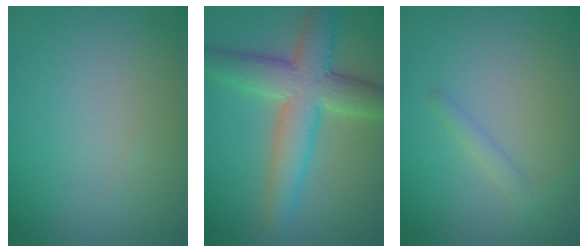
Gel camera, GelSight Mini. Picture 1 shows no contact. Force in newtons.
{"total": 7.5, "press": 7.5, "slide": 0.4}
{"total": 1.3, "press": 1.3, "slide": 0.1}